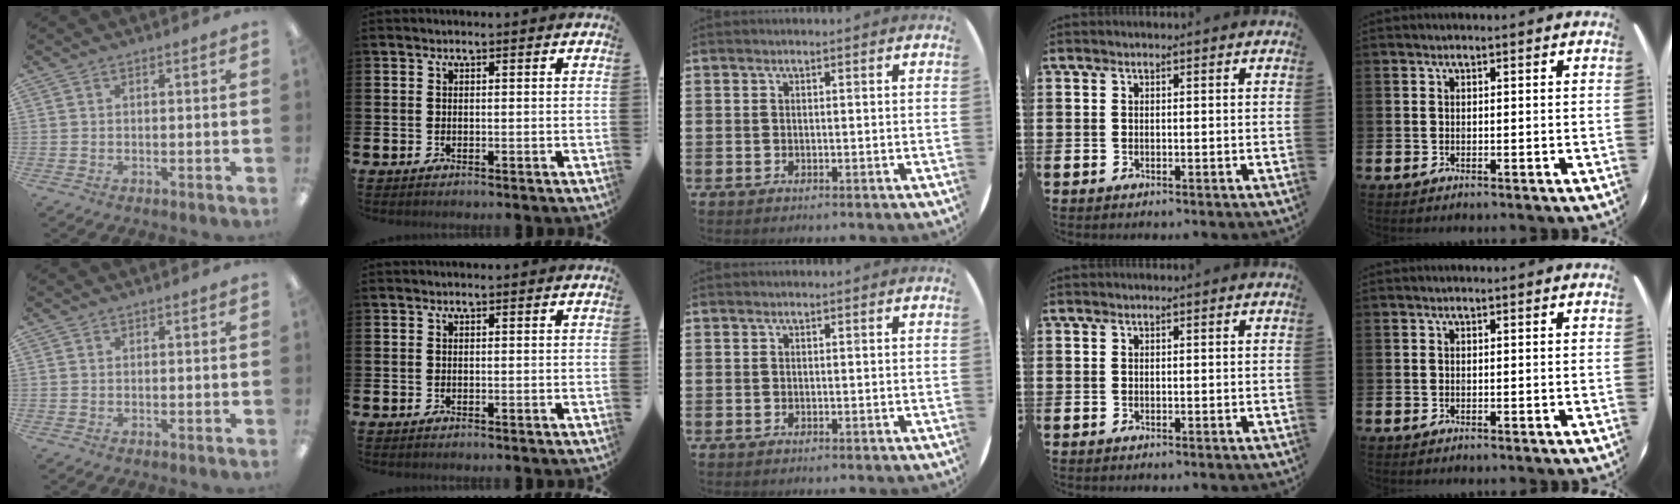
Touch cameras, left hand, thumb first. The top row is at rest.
{}